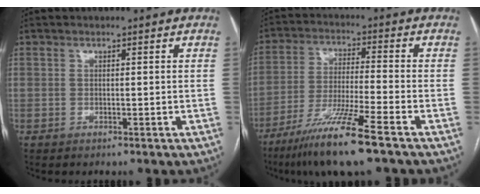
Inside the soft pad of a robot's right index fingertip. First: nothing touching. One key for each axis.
{"total": 12.0, "fx": -7.9, "fy": -0.6, "fz": 9.0, "tx": -0.177, "ty": -0.035, "tz": -0.146}